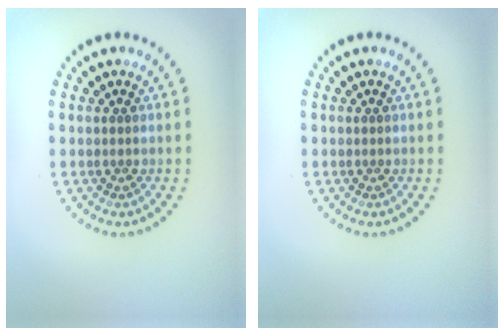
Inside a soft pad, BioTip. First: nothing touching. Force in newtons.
{"total": 0.0}